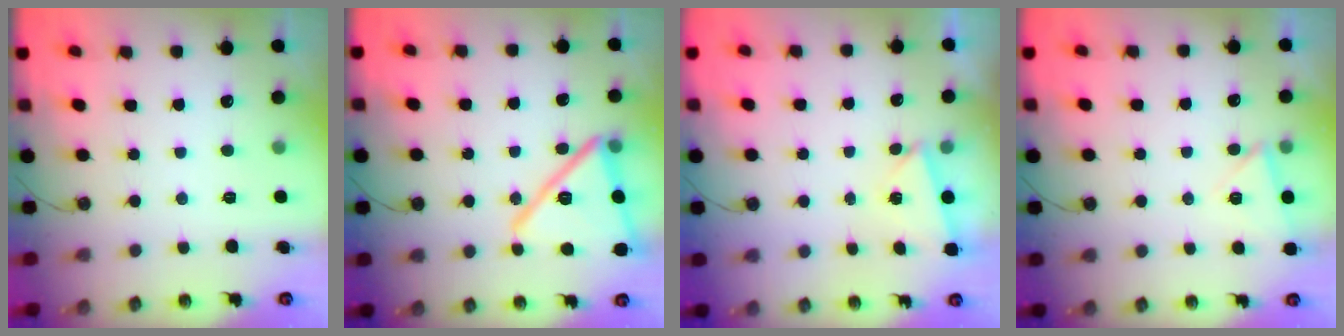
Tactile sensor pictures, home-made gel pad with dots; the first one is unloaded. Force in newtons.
{"total": 19.5, "press": 19.4, "slide": 1.5}
{"total": 2.8, "press": 1.5, "slide": 2.3}
{"total": 4.2, "press": 4.0, "slide": 1.5}